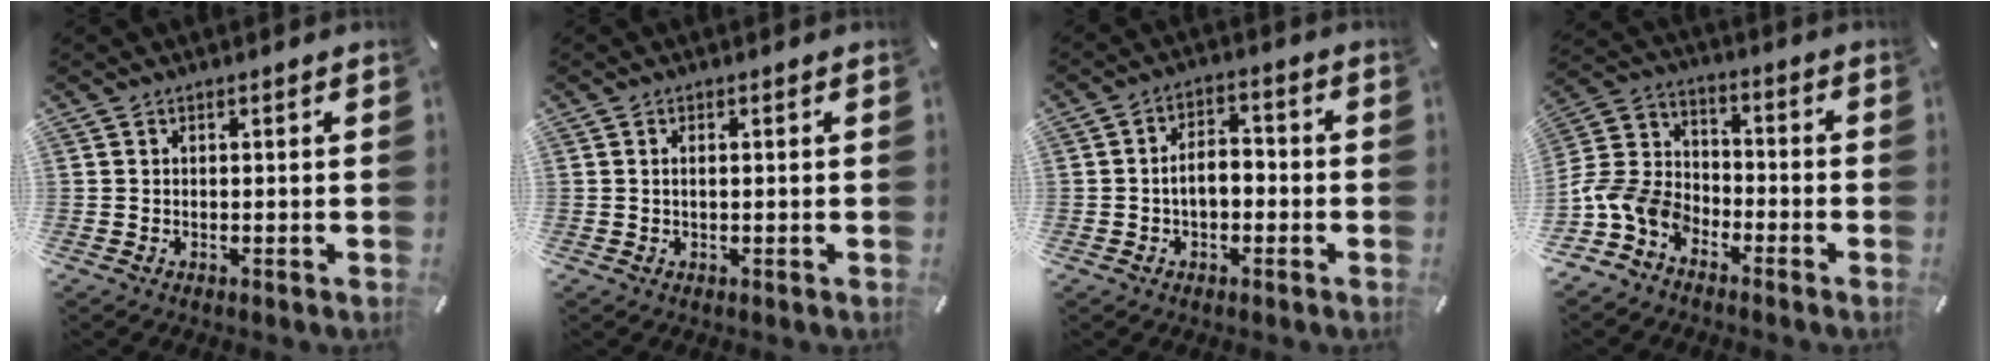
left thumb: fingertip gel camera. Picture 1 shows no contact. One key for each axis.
{"total": 1.1, "fx": 0.1, "fy": 0.4, "fz": 1.0, "tx": -0.021, "ty": 0.000, "tz": 0.000}
{"total": 5.7, "fx": -1.4, "fy": 3.5, "fz": 4.3, "tx": -0.076, "ty": 0.017, "tz": -0.026}
{"total": 11.2, "fx": -6.7, "fy": 7.7, "fz": 4.5, "tx": -0.103, "ty": 0.034, "tz": -0.128}